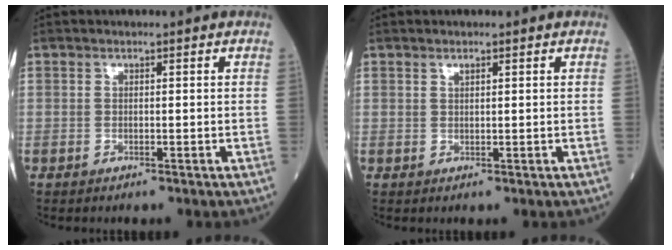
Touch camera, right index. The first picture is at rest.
{"total": 0.7, "force": [0.5, 0.2, 0.4], "torque": [-0.012, -0.001, 0.009]}